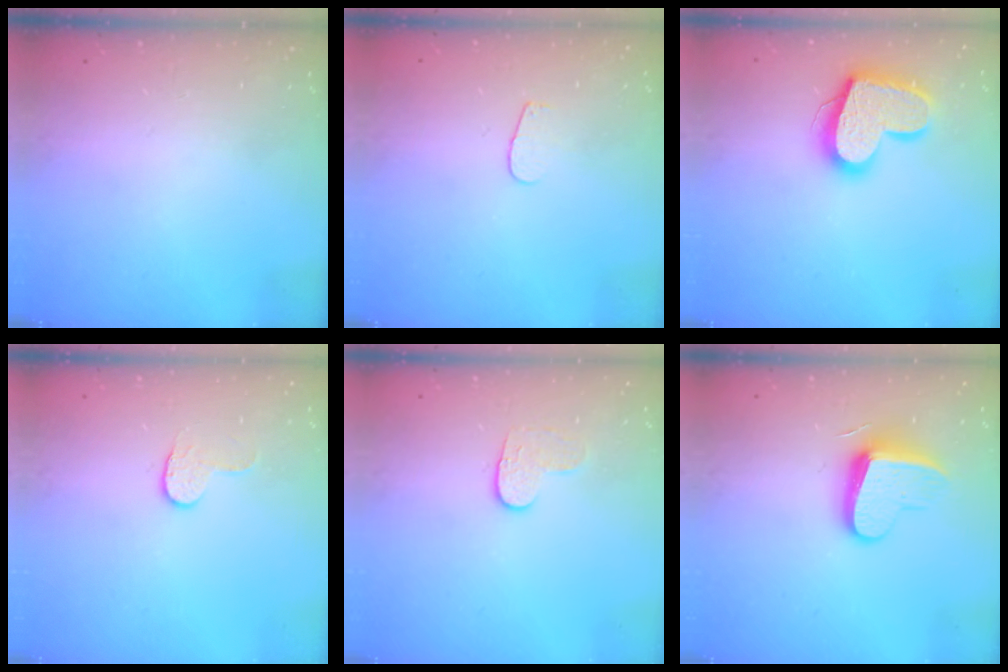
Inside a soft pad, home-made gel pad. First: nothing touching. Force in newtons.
{"total": 2.6, "press": 2.5, "slide": 0.3}
{"total": 17.7, "press": 17.7, "slide": 1.5}
{"total": 3.6, "press": 3.6, "slide": 0.4}
{"total": 5.8, "press": 5.8, "slide": 0.6}
{"total": 11.6, "press": 11.6, "slide": 0.5}